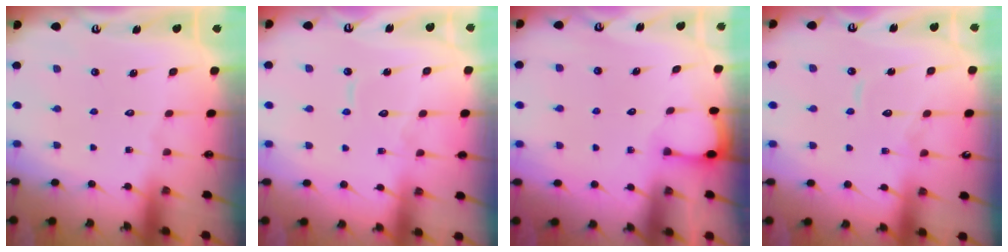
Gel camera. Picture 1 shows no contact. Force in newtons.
{"total": 5.9, "press": 5.8, "slide": 0.6}
{"total": 0.9, "press": 0.8, "slide": 0.2}
{"total": 8.4, "press": 8.4, "slide": 0.6}